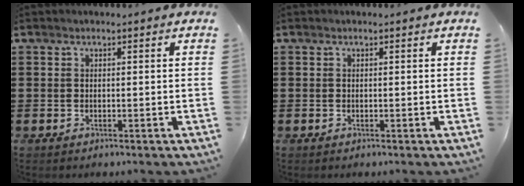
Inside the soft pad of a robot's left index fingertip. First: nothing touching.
{"total": 0.0}